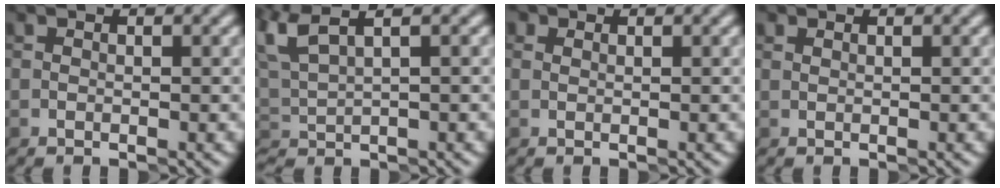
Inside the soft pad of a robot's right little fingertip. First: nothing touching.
{"total": 5.6, "force": [3.7, 2.0, 3.7], "torque": [-0.085, 0.026, 0.070]}
{"total": 0.8, "force": [0.4, 0.6, 0.3], "torque": [0.000, -0.004, -0.007]}
{"total": 0.0}